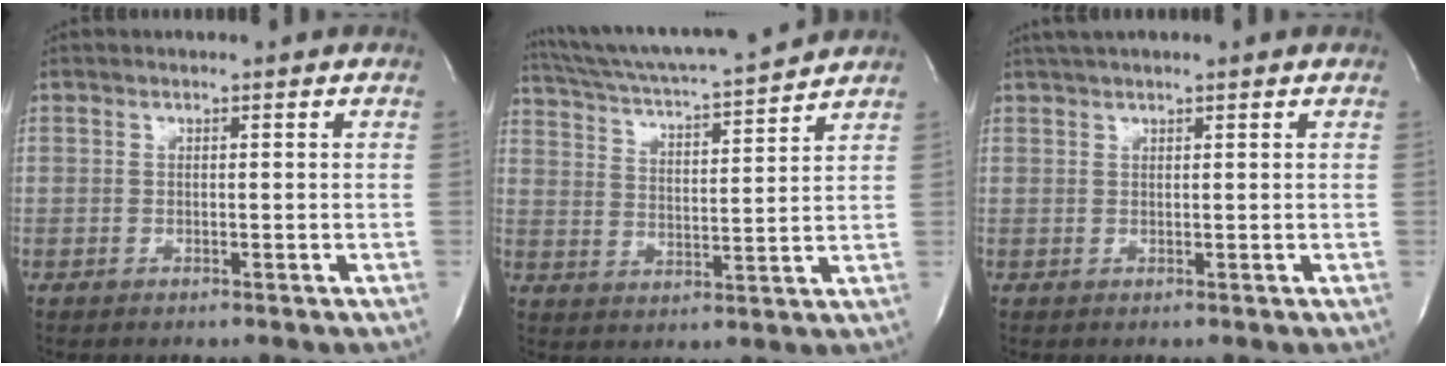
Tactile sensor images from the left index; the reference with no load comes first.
{"total": 15.2, "force": [14.2, -0.4, 5.6], "torque": [-0.109, -0.008, 0.219]}
{"total": 3.2, "force": [2.6, 0.2, 1.9], "torque": [-0.030, 0.020, 0.044]}